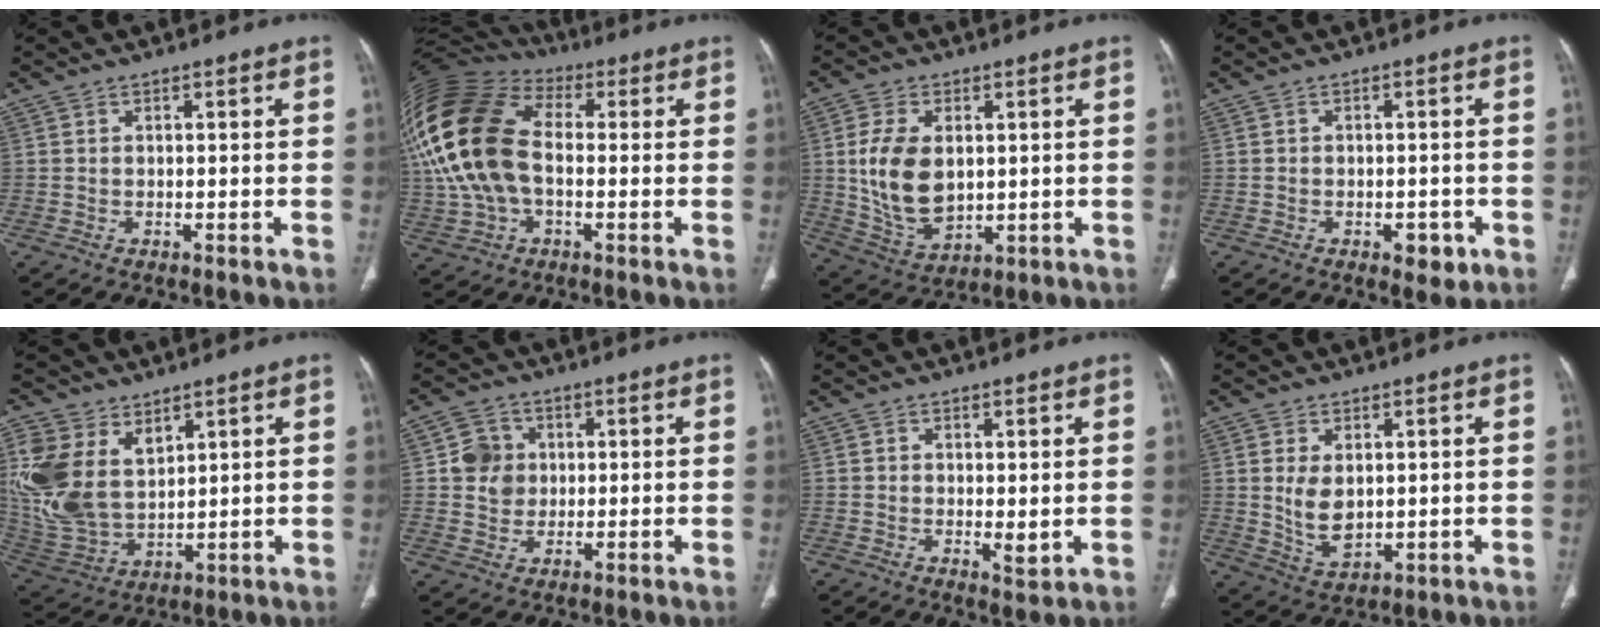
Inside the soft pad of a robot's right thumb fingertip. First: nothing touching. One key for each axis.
{"total": 22.4, "fx": 0.9, "fy": 13.9, "fz": 17.5, "tx": -0.395, "ty": 0.021, "tz": 0.014}
{"total": 13.0, "fx": 1.4, "fy": 8.1, "fz": 10.0, "tx": -0.183, "ty": -0.013, "tz": 0.041}
{"total": 3.9, "fx": -1.6, "fy": 2.3, "fz": 2.7, "tx": -0.019, "ty": 0.005, "tz": -0.017}
{"total": 17.0, "fx": 6.8, "fy": 11.1, "fz": 10.9, "tx": -0.242, "ty": -0.028, "tz": 0.153}
{"total": 6.1, "fx": 0.9, "fy": 5.7, "fz": 2.0, "tx": -0.008, "ty": 0.002, "tz": 0.015}
{"total": 2.5, "fx": 0.0, "fy": 1.0, "fz": 2.2, "tx": -0.033, "ty": -0.010, "tz": 0.002}
{"total": 7.0, "fx": 0.9, "fy": 4.4, "fz": 5.4, "tx": -0.088, "ty": -0.015, "tz": 0.033}